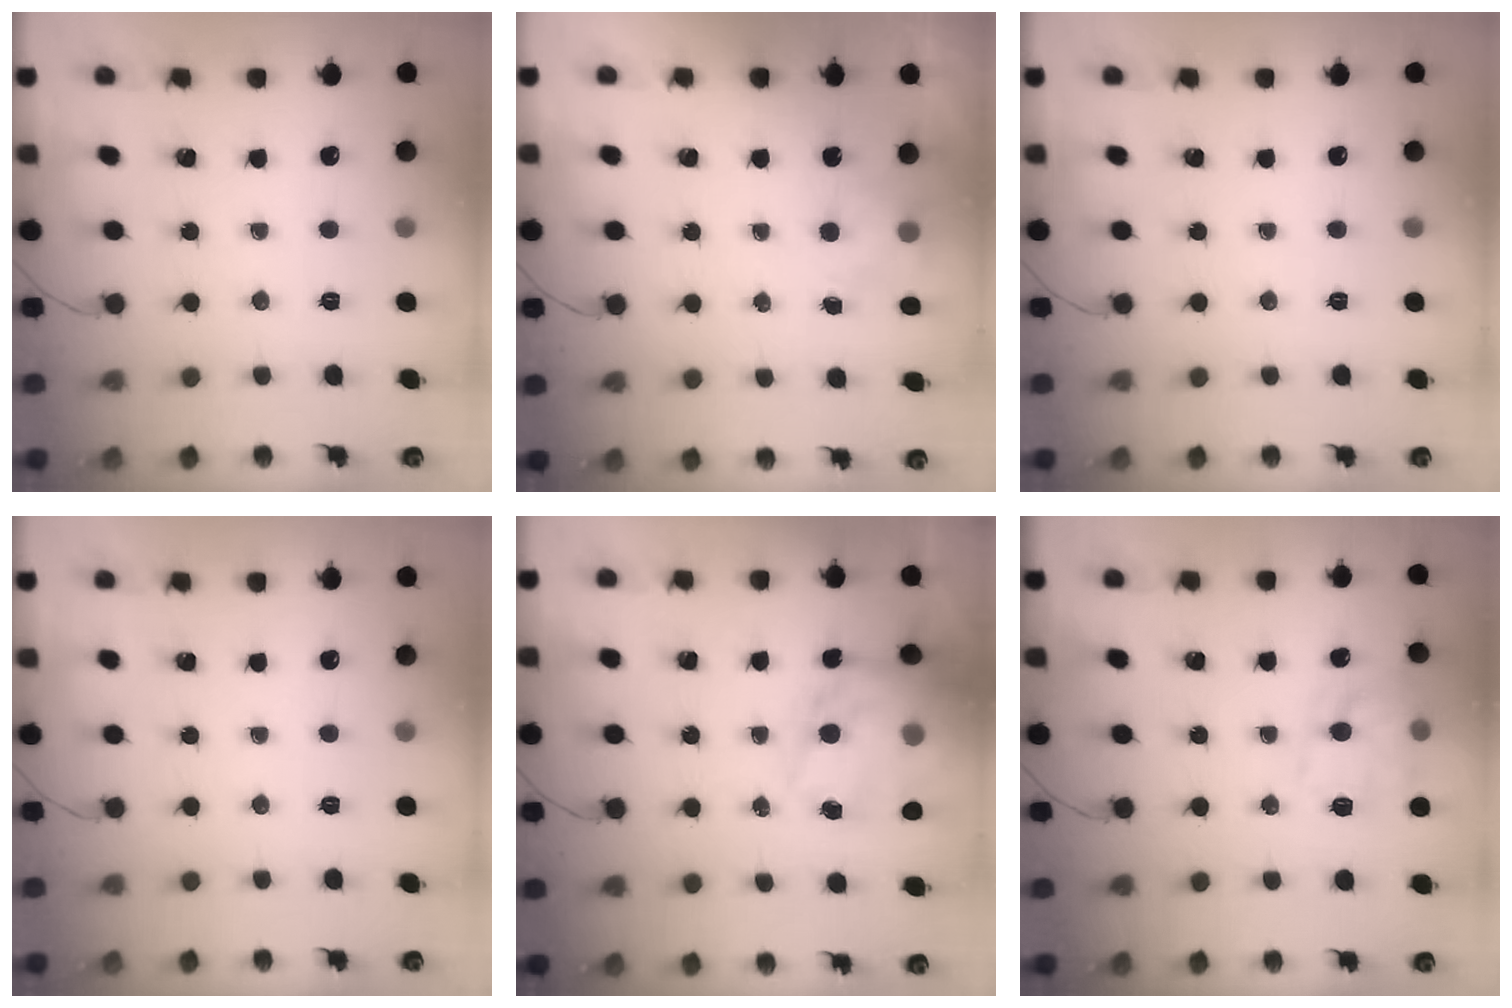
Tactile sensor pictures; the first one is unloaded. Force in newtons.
{"total": 4.7, "press": 4.5, "slide": 1.3}
{"total": 0.0}
{"total": 0.0}
{"total": 16.6, "press": 16.1, "slide": 4.1}
{"total": 12.3, "press": 12.3, "slide": 0.2}